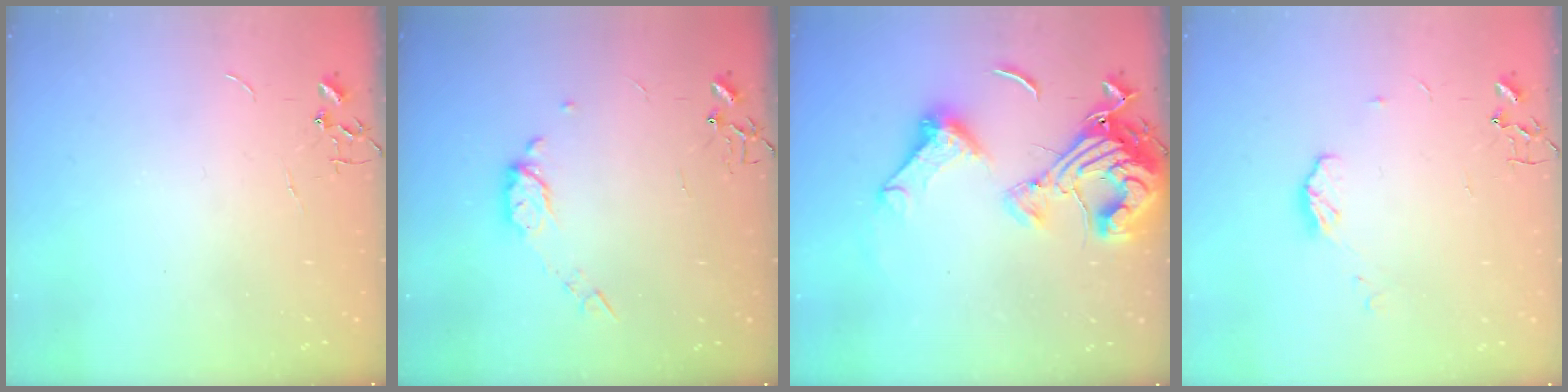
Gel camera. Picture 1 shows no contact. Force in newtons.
{"total": 8.4, "press": 8.3, "slide": 1.0}
{"total": 18.8, "press": 18.7, "slide": 1.8}
{"total": 6.5, "press": 6.4, "slide": 0.4}